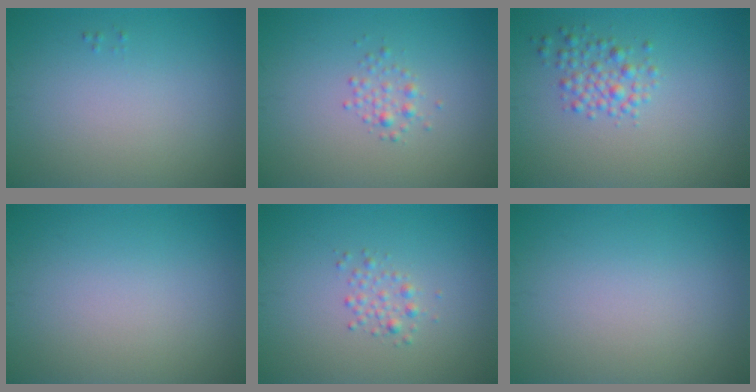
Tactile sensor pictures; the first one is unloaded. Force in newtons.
{"total": 1.2, "press": 1.2, "slide": 0.1}
{"total": 2.3, "press": 2.3, "slide": 0.1}
{"total": 0.0}
{"total": 1.3, "press": 1.3, "slide": 0.0}
{"total": 0.0}